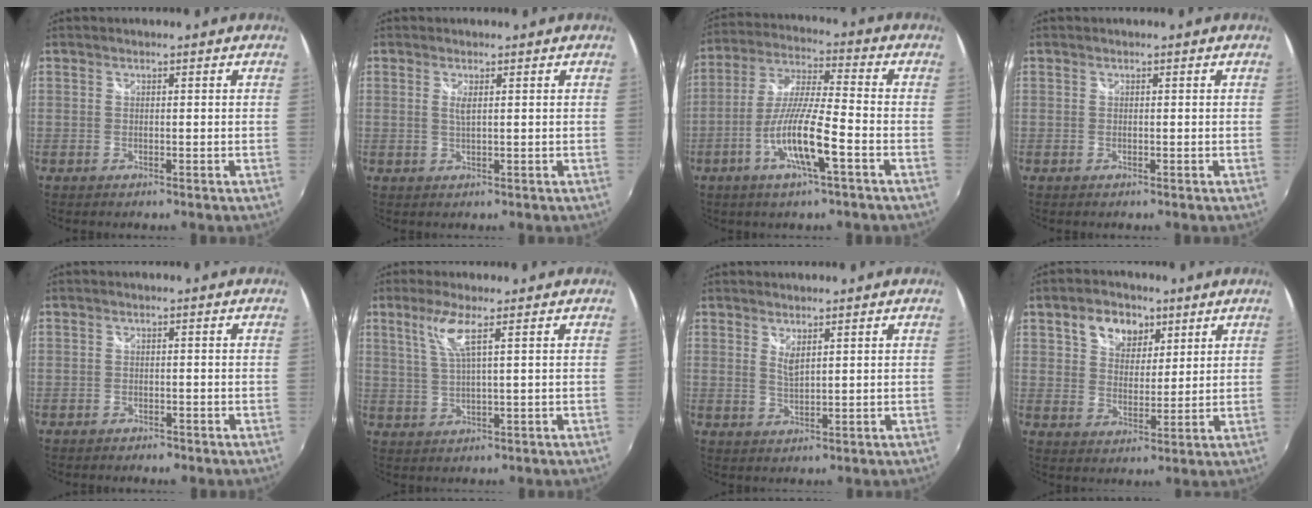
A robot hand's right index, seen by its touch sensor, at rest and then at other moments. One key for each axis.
{"total": 1.6, "fx": 0.5, "fy": 0.2, "fz": 1.5, "tx": -0.027, "ty": -0.002, "tz": 0.007}
{"total": 11.9, "fx": -5.0, "fy": 1.0, "fz": 10.7, "tx": -0.219, "ty": -0.006, "tz": -0.097}
{"total": 0.0}
{"total": 2.0, "fx": -1.6, "fy": 1.0, "fz": 0.7, "tx": -0.019, "ty": -0.008, "tz": -0.026}
{"total": 5.2, "fx": 2.4, "fy": -0.1, "fz": 4.6, "tx": -0.094, "ty": -0.002, "tz": 0.054}
{"total": 2.3, "fx": 1.4, "fy": 0.6, "fz": 1.8, "tx": -0.033, "ty": -0.006, "tz": 0.023}
{"total": 8.1, "fx": 4.3, "fy": 5.6, "fz": 4.0, "tx": -0.069, "ty": 0.020, "tz": 0.073}